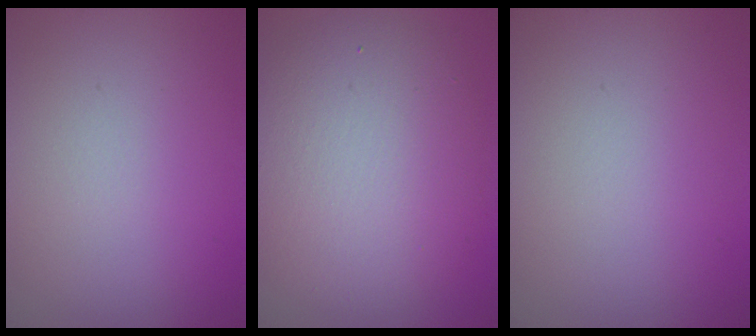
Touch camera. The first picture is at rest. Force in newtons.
{"total": 8.6, "press": 8.5, "slide": 0.9}
{"total": 0.0}